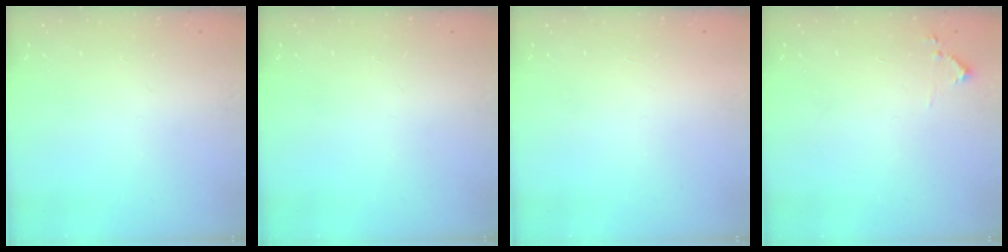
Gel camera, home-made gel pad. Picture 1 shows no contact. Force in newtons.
{"total": 0.0}
{"total": 1.6, "press": 1.6, "slide": 0.1}
{"total": 5.7, "press": 5.7, "slide": 0.6}